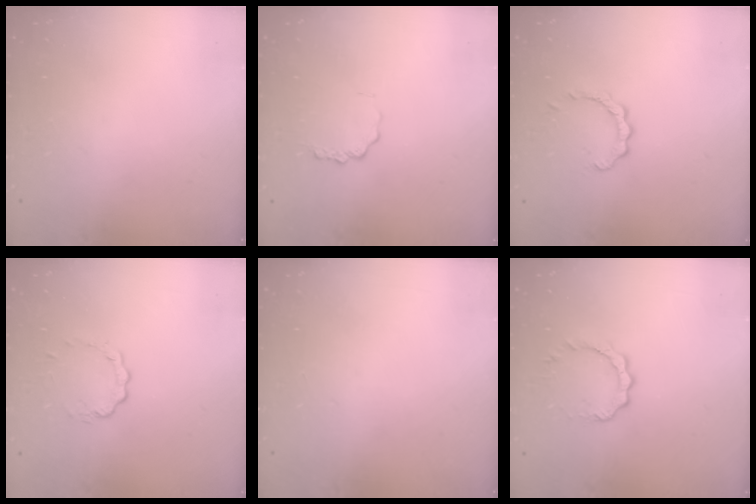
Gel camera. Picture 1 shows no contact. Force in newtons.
{"total": 2.0, "press": 2.0, "slide": 0.1}
{"total": 2.4, "press": 2.4, "slide": 0.2}
{"total": 3.7, "press": 3.7, "slide": 0.5}
{"total": 0.0}
{"total": 4.0, "press": 4.0, "slide": 0.5}